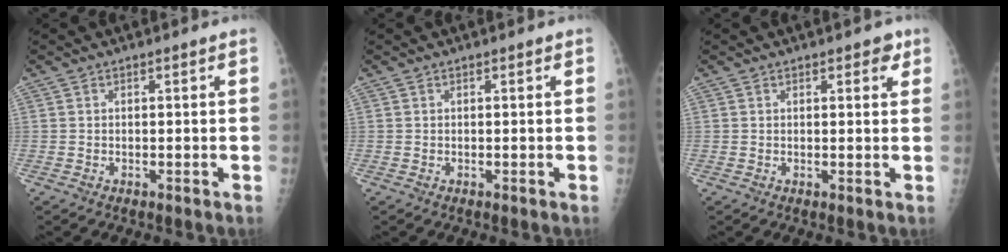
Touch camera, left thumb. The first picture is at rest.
{"total": 0.0}
{"total": 2.1, "force": [1.3, 1.1, 1.4], "torque": [-0.003, -0.004, 0.012]}